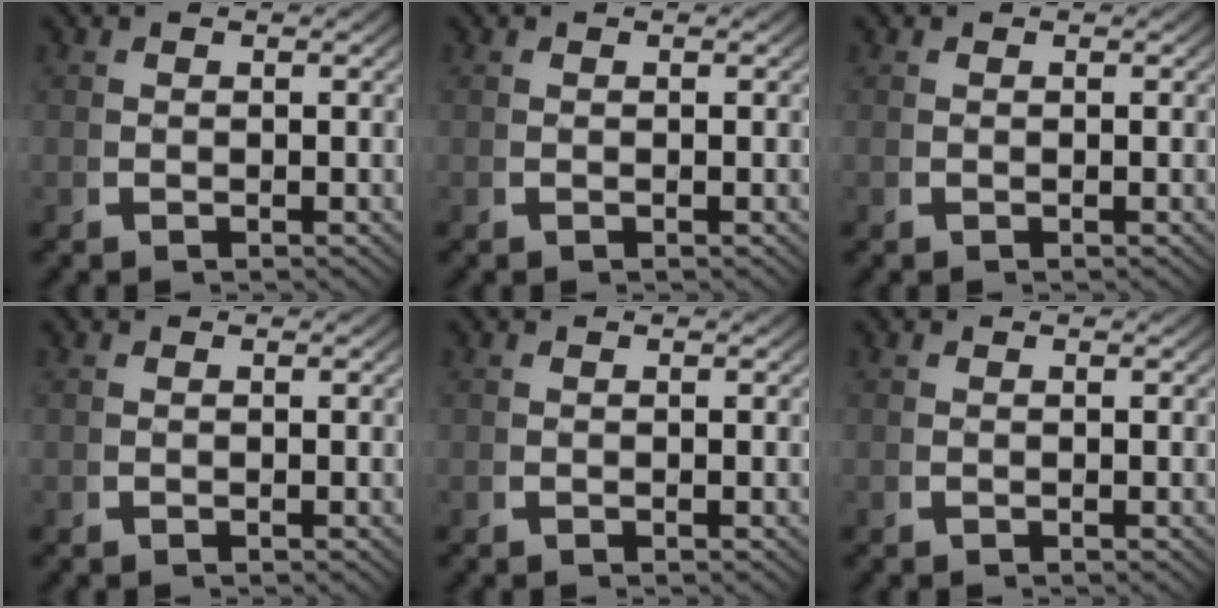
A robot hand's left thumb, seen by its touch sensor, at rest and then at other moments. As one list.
[{"total": 0.0}, {"total": 0.0}, {"total": 0.0}, {"total": 0.0}, {"total": 0.0}]